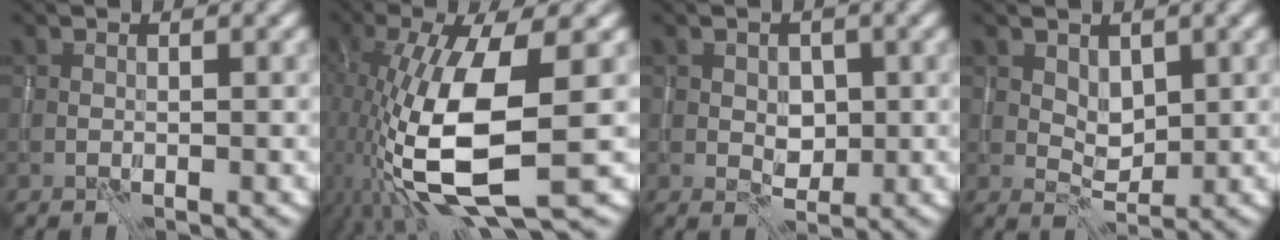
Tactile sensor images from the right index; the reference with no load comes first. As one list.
[{"total": 12.6, "force": [-1.8, 4.6, 11.6], "torque": [-0.235, -0.023, -0.032]}, {"total": 1.9, "force": [0.2, 1.5, 1.3], "torque": [-0.020, -0.003, 0.005]}, {"total": 2.1, "force": [1.1, 1.3, 1.2], "torque": [-0.019, -0.007, 0.023]}]